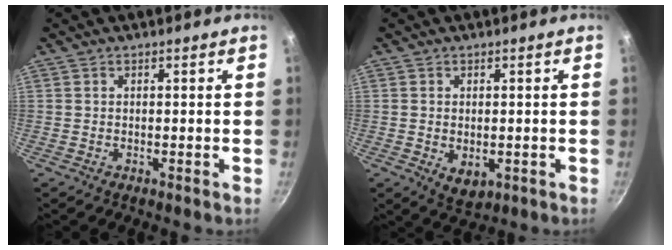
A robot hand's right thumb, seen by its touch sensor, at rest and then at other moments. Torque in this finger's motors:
{"motor_torque": [-0.63, 0.05, 0.28, 0.46, -0.03]}